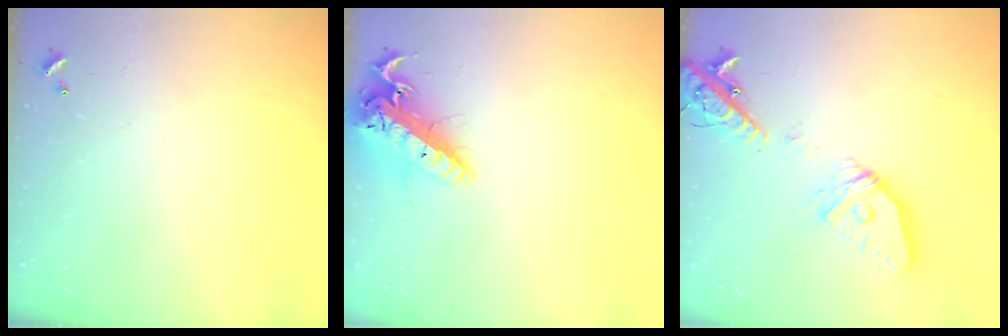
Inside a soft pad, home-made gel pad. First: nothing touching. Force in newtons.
{"total": 19.7, "press": 19.5, "slide": 2.7}
{"total": 20.2, "press": 20.0, "slide": 3.0}